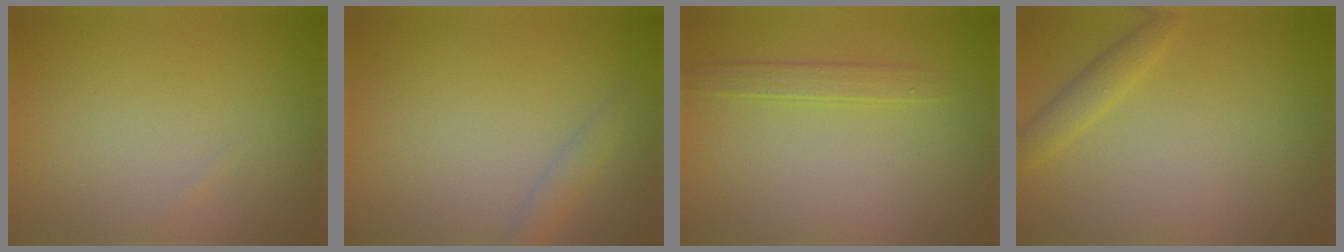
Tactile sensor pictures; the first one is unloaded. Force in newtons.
{"total": 1.3, "press": 1.3, "slide": 0.0}
{"total": 1.6, "press": 1.6, "slide": 0.0}
{"total": 1.5, "press": 1.5, "slide": 0.1}